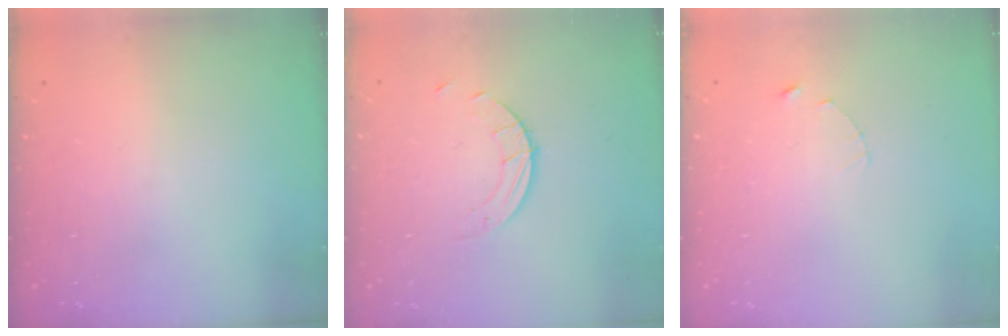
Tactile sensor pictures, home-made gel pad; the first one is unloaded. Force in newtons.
{"total": 2.5, "press": 2.5, "slide": 0.2}
{"total": 1.0, "press": 1.0, "slide": 0.2}